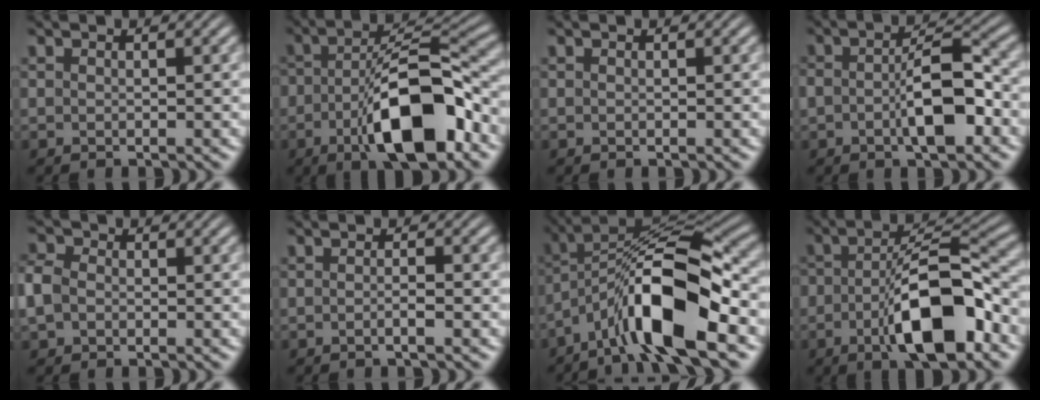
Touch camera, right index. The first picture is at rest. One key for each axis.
{"total": 10.0, "fx": -3.1, "fy": 3.5, "fz": 8.8, "tx": -0.134, "ty": -0.003, "tz": -0.049}
{"total": 0.0}
{"total": 5.4, "fx": -1.2, "fy": 2.1, "fz": 4.8, "tx": -0.078, "ty": 0.000, "tz": -0.022}
{"total": 3.0, "fx": -0.3, "fy": 2.6, "fz": 1.4, "tx": -0.051, "ty": -0.012, "tz": -0.001}
{"total": 1.1, "fx": -0.6, "fy": 0.0, "fz": 0.9, "tx": -0.010, "ty": 0.003, "tz": -0.018}
{"total": 10.4, "fx": -1.3, "fy": 4.7, "fz": 9.2, "tx": -0.154, "ty": -0.013, "tz": -0.016}
{"total": 8.9, "fx": -2.7, "fy": 3.0, "fz": 7.9, "tx": -0.120, "ty": -0.002, "tz": -0.044}